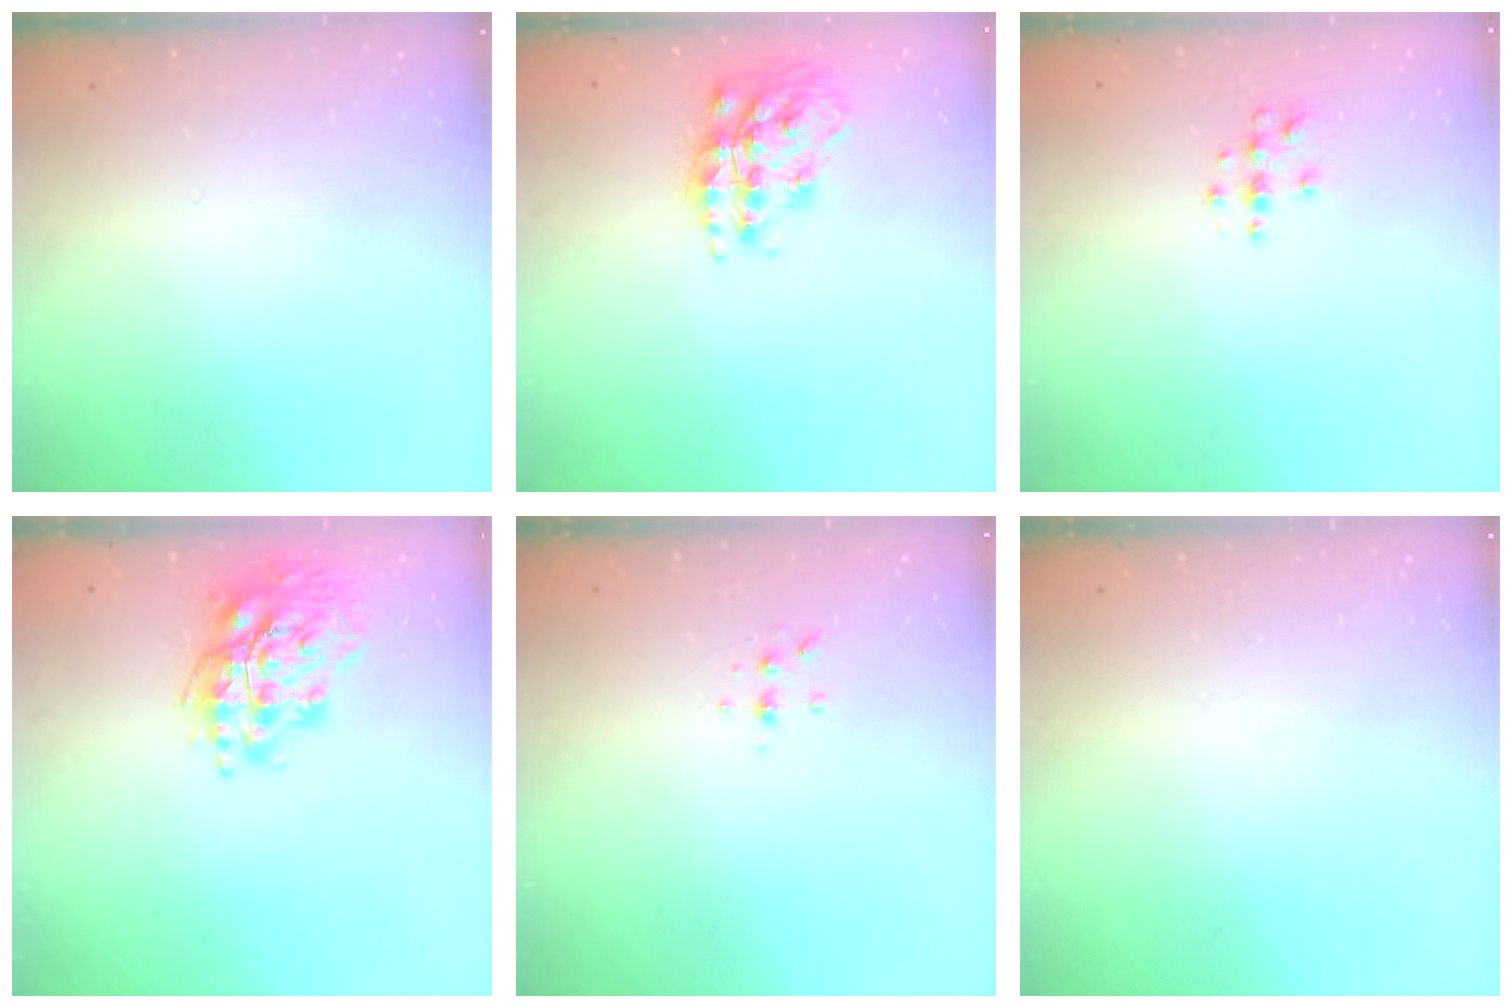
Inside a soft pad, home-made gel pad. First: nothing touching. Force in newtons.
{"total": 17.1, "press": 17.1, "slide": 1.0}
{"total": 3.6, "press": 3.6, "slide": 0.5}
{"total": 17.4, "press": 17.1, "slide": 2.7}
{"total": 6.1, "press": 6.1, "slide": 0.7}
{"total": 0.0}